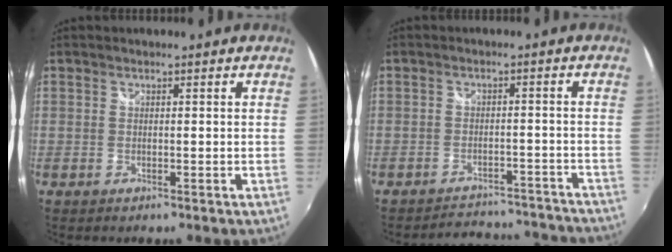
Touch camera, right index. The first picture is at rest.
{"total": 16.8, "force": [-15.6, 5.1, 3.7], "torque": [-0.080, 0.034, -0.186]}